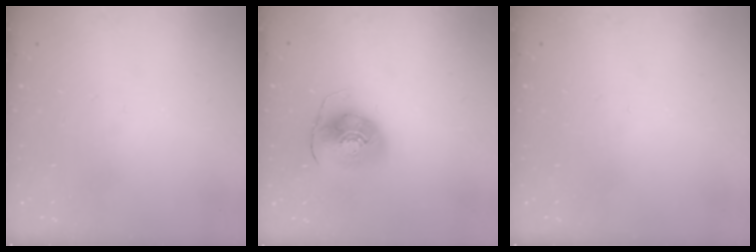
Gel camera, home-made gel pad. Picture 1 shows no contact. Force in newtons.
{"total": 10.2, "press": 10.1, "slide": 1.5}
{"total": 0.0}